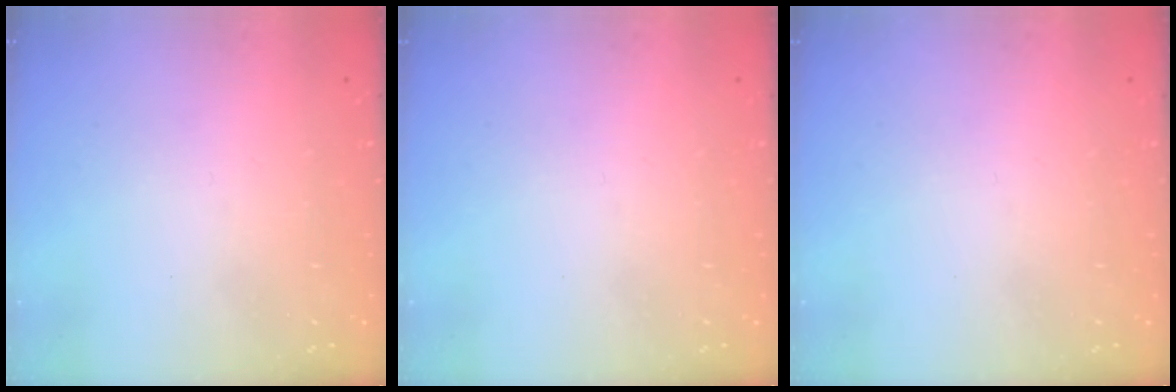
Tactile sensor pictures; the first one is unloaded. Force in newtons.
{"total": 0.0}
{"total": 0.0}